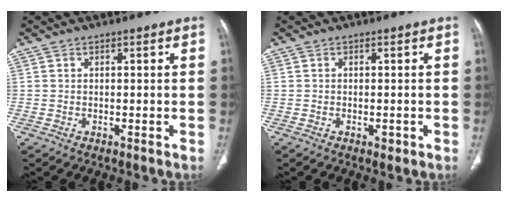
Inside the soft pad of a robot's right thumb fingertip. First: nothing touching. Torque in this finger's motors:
{"motor_torque": [2.64, 2.37, -0.06, -0.32, 0.00]}